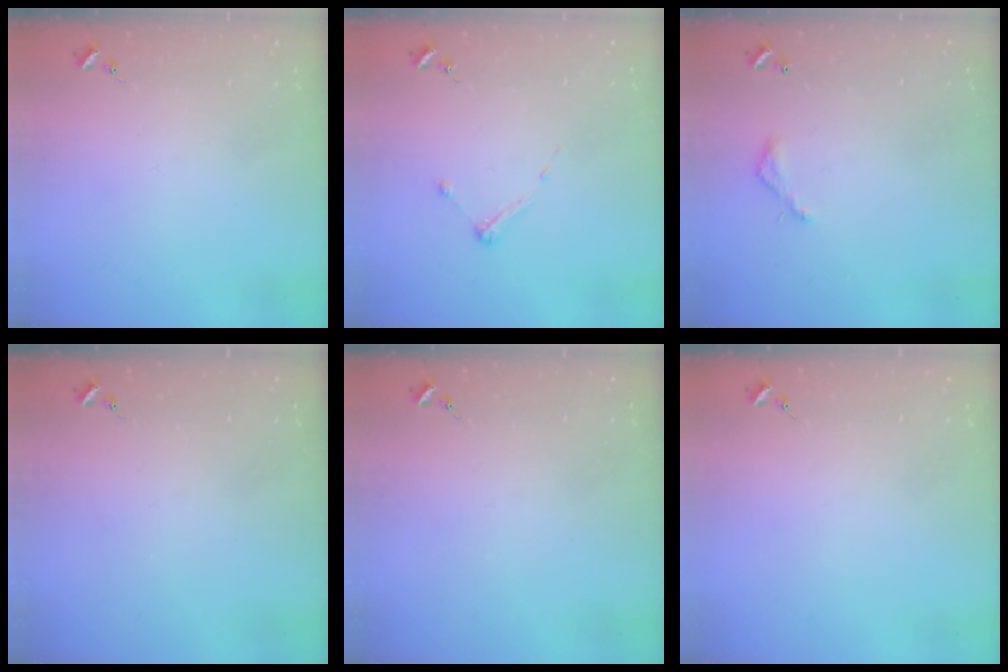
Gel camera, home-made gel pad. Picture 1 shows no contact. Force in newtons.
{"total": 3.9, "press": 3.8, "slide": 0.4}
{"total": 4.1, "press": 4.1, "slide": 0.3}
{"total": 0.0}
{"total": 0.0}
{"total": 0.0}